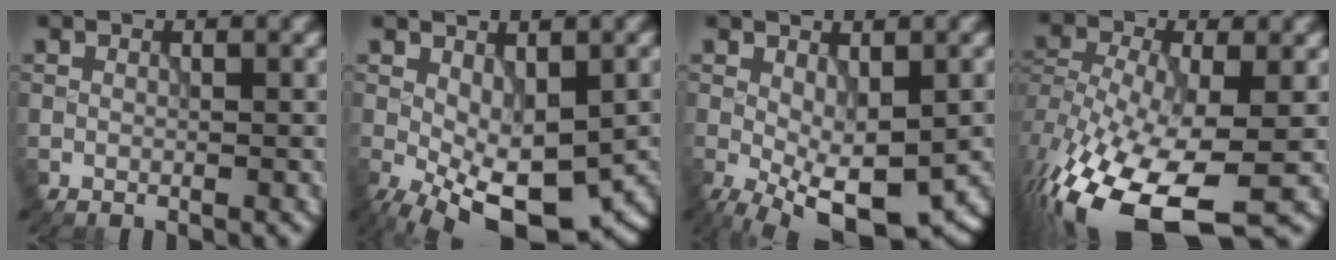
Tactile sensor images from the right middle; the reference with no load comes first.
{"total": 10.4, "force": [-3.3, 5.1, 8.4], "torque": [-0.149, -0.021, -0.036]}
{"total": 8.2, "force": [-2.7, 3.3, 7.0], "torque": [-0.134, -0.016, -0.033]}
{"total": 15.1, "force": [-7.0, 6.6, 11.6], "torque": [-0.262, -0.026, -0.104]}